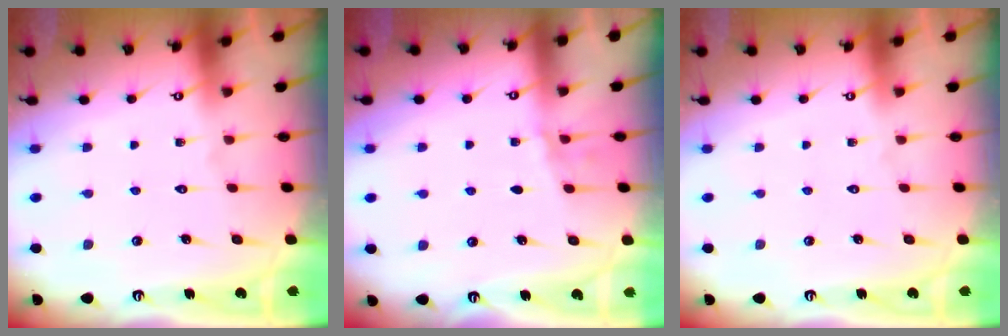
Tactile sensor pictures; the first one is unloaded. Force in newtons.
{"total": 2.4, "press": 2.3, "slide": 0.3}
{"total": 0.0}